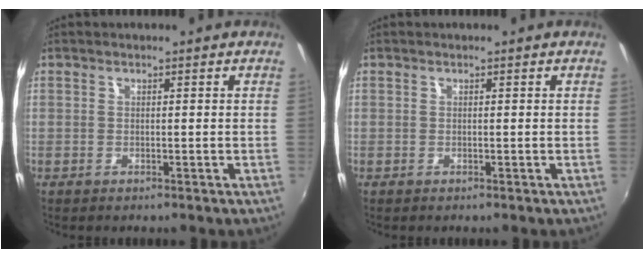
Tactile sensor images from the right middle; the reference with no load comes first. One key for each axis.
{"total": 0.0}